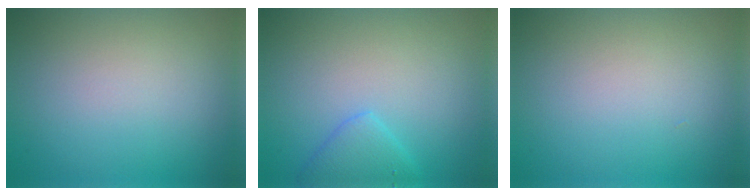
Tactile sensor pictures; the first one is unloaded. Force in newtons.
{"total": 2.3, "press": 2.3, "slide": 0.1}
{"total": 0.0}